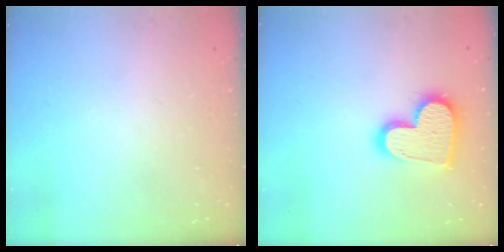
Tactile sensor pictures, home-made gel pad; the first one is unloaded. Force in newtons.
{"total": 16.5, "press": 16.5, "slide": 1.4}